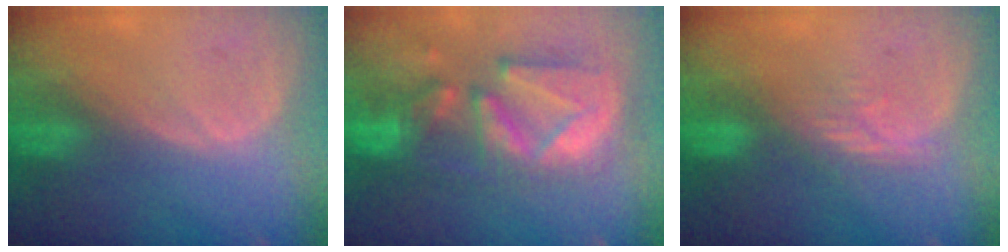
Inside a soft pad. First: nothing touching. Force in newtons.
{"total": 12.5, "press": 11.0, "slide": 5.9}
{"total": 3.7, "press": 3.4, "slide": 1.5}